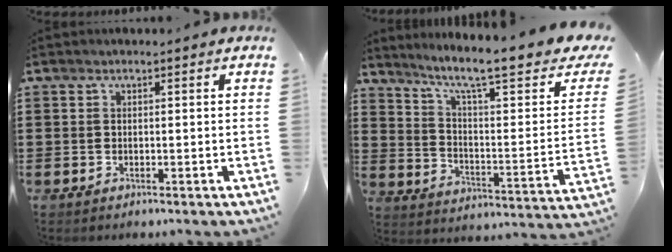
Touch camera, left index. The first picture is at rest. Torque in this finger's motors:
{"motor_torque": [2.14, 0.00, 0.31, 0.13]}